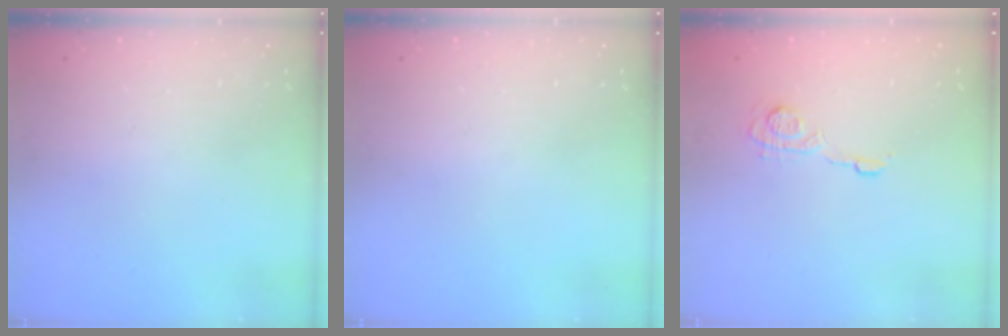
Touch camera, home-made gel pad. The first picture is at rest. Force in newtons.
{"total": 0.0}
{"total": 8.1, "press": 8.1, "slide": 0.7}